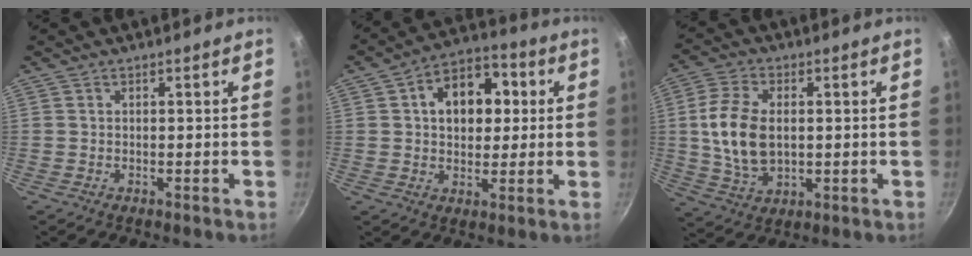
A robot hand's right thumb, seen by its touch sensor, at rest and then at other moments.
{"total": 13.4, "force": [2.7, 9.4, 9.1], "torque": [-0.095, 0.017, 0.029]}
{"total": 12.3, "force": [0.8, 7.6, 9.6], "torque": [-0.178, -0.001, 0.019]}